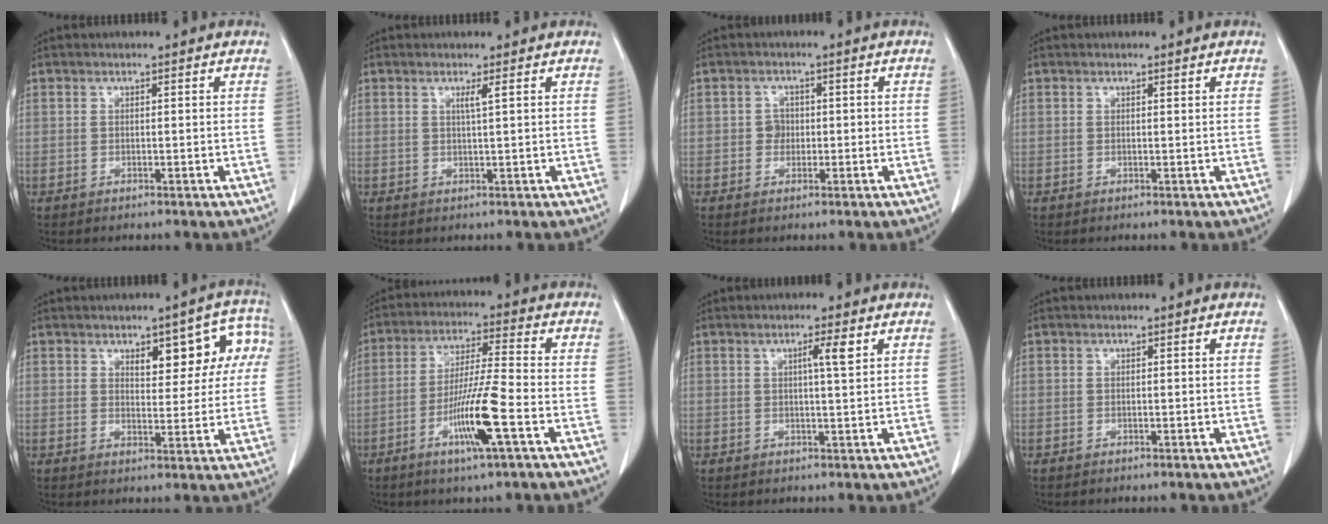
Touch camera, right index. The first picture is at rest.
{"total": 1.3, "force": [0.6, -0.4, 1.1], "torque": [-0.025, -0.003, 0.011]}
{"total": 2.1, "force": [-0.2, 1.9, 0.8], "torque": [-0.008, 0.006, -0.004]}
{"total": 0.0}
{"total": 8.7, "force": [3.2, 3.9, 7.1], "torque": [-0.072, 0.027, 0.040]}
{"total": 10.7, "force": [-4.1, -0.2, 9.8], "torque": [-0.188, -0.013, -0.079]}
{"total": 2.8, "force": [1.1, -0.1, 2.6], "torque": [-0.045, -0.001, 0.017]}
{"total": 0.0}